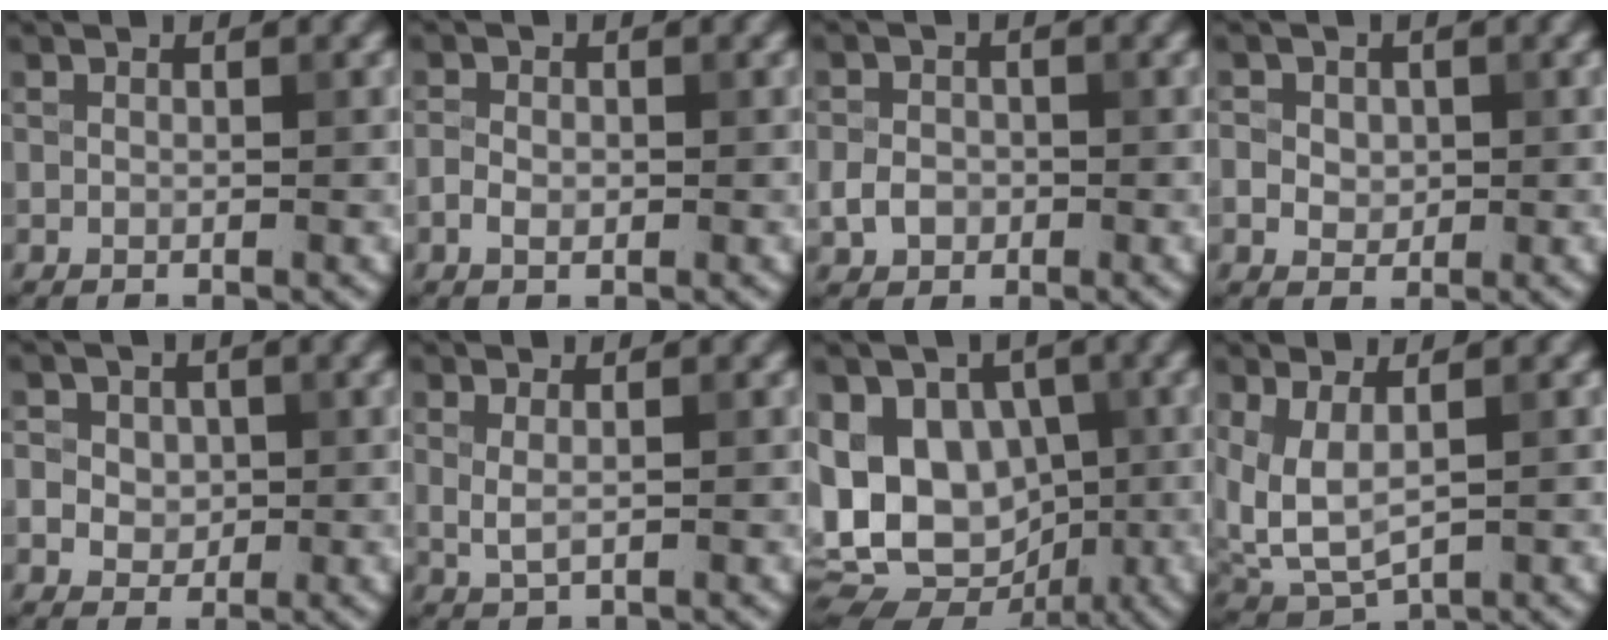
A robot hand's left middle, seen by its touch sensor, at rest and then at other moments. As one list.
[{"total": 1.7, "force": [-0.5, 1.2, 1.1], "torque": [-0.020, 0.001, -0.013]}, {"total": 2.3, "force": [-0.7, 1.9, 1.0], "torque": [-0.017, -0.002, -0.018]}, {"total": 2.7, "force": [0.4, 2.4, 1.3], "torque": [-0.021, 0.011, 0.005]}, {"total": 4.1, "force": [0.9, 3.6, 1.8], "torque": [-0.023, 0.020, 0.002]}, {"total": 1.2, "force": [0.4, 0.4, 1.1], "torque": [-0.025, -0.006, 0.010]}, {"total": 14.2, "force": [-0.5, 11.0, 9.0], "torque": [-0.147, 0.015, -0.027]}, {"total": 4.2, "force": [1.0, 2.3, 3.4], "torque": [-0.084, -0.012, 0.027]}]